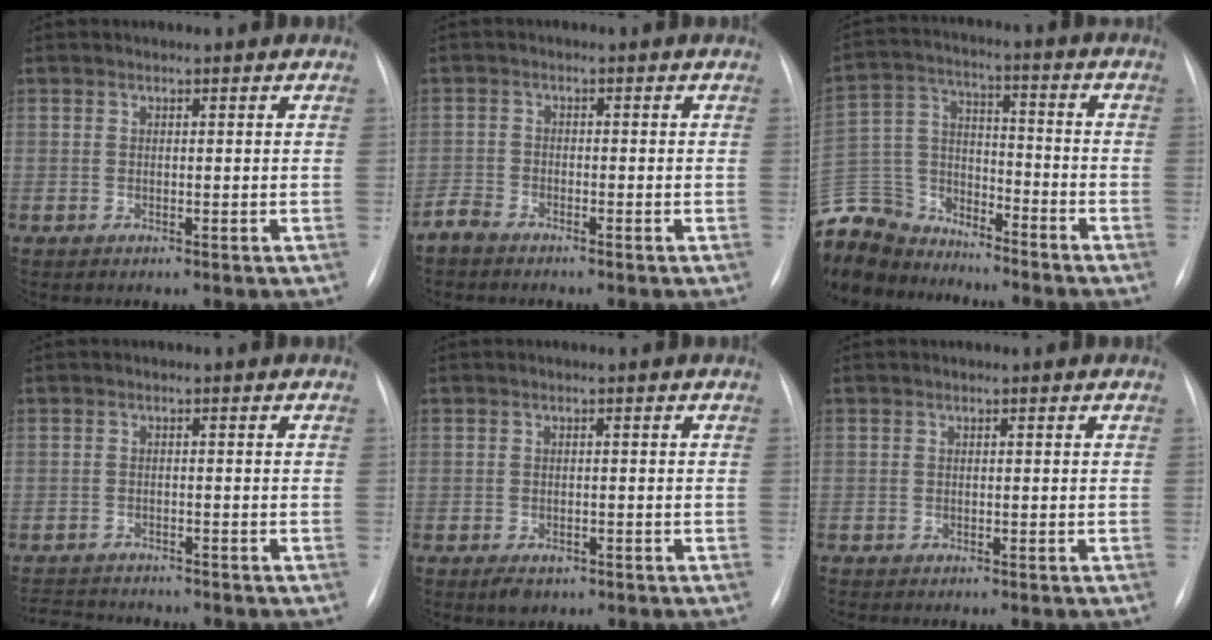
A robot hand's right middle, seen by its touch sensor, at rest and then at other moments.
{"total": 2.2, "force": [-2.1, 0.6, 0.4], "torque": [-0.010, -0.003, -0.041]}
{"total": 17.1, "force": [-15.6, 6.0, 3.6], "torque": [-0.096, 0.028, -0.281]}
{"total": 6.5, "force": [-6.2, 1.0, 1.5], "torque": [-0.027, -0.009, -0.095]}
{"total": 2.5, "force": [-1.5, 1.4, 1.4], "torque": [-0.023, -0.002, -0.014]}
{"total": 0.5, "force": [-0.5, 0.1, 0.1], "torque": [-0.008, -0.002, -0.011]}